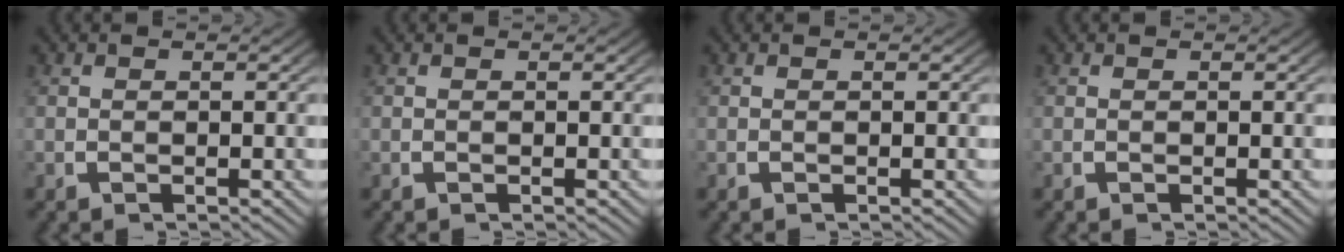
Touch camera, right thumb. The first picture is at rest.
{"total": 0.0}
{"total": 0.0}
{"total": 0.0}